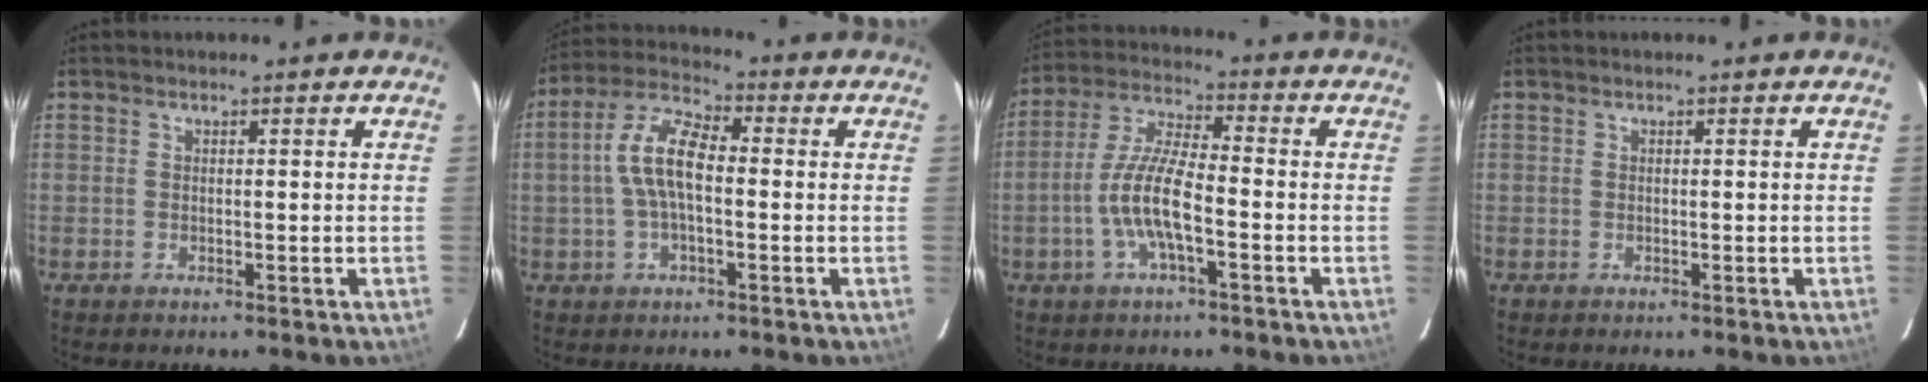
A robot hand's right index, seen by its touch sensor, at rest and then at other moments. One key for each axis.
{"total": 9.2, "fx": -0.5, "fy": 3.9, "fz": 8.3, "tx": -0.174, "ty": 0.020, "tz": -0.014}
{"total": 10.4, "fx": -3.4, "fy": 2.5, "fz": 9.5, "tx": -0.201, "ty": 0.005, "tz": -0.067}
{"total": 0.0}